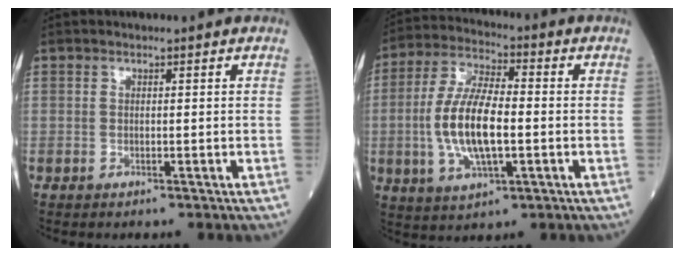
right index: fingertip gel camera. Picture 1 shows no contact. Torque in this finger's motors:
{"motor_torque": [0.82, -0.46, 0.43, 0.21]}